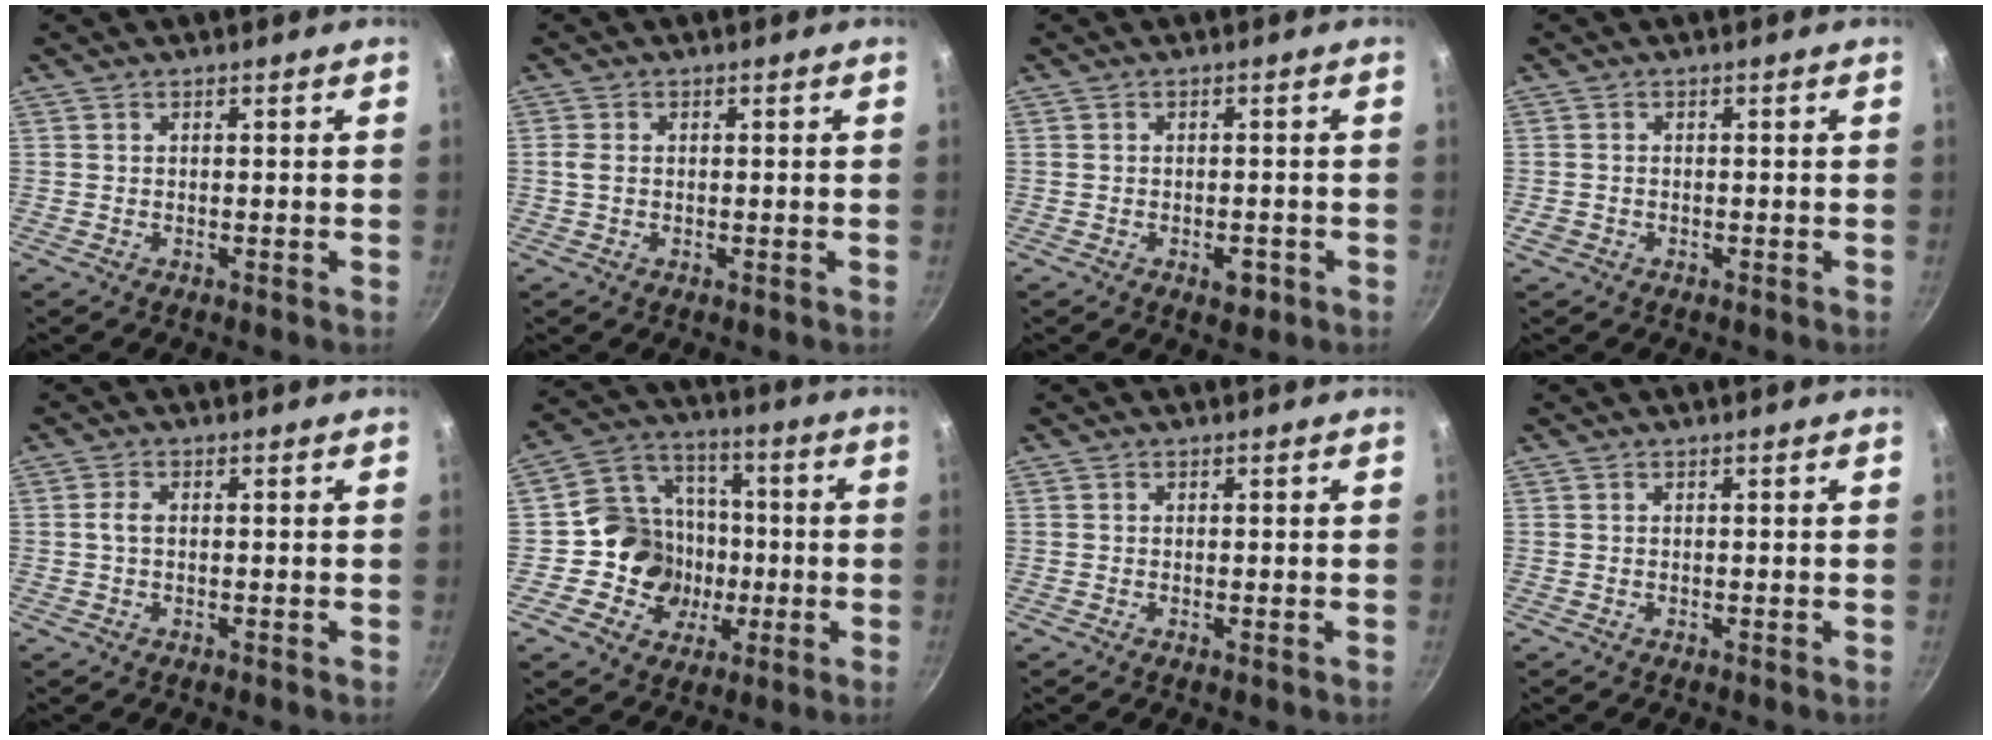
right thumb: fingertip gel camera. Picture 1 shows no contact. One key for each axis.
{"total": 1.7, "fx": 0.0, "fy": 1.2, "fz": 1.1, "tx": -0.026, "ty": 0.003, "tz": -0.002}
{"total": 3.0, "fx": -1.4, "fy": 1.7, "fz": 2.1, "tx": -0.020, "ty": 0.013, "tz": -0.013}
{"total": 1.5, "fx": -0.7, "fy": 1.2, "fz": 0.6, "tx": -0.013, "ty": 0.002, "tz": -0.010}
{"total": 2.0, "fx": 0.0, "fy": 1.0, "fz": 1.7, "tx": -0.039, "ty": 0.006, "tz": -0.002}
{"total": 14.2, "fx": -2.4, "fy": 13.2, "fz": 4.6, "tx": -0.035, "ty": 0.032, "tz": -0.049}
{"total": 0.0}
{"total": 0.0}